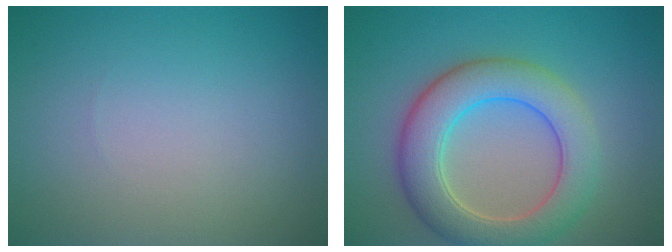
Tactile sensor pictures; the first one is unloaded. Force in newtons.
{"total": 7.1, "press": 7.1, "slide": 0.4}